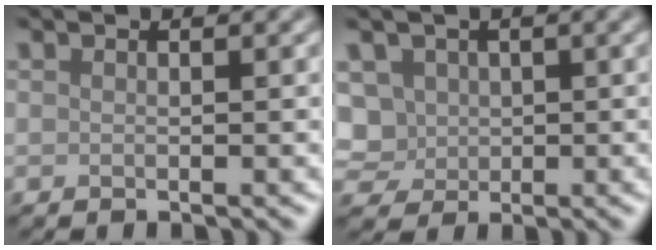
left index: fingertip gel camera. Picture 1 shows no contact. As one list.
[{"total": 6.5, "force": [0.3, 5.8, 2.9], "torque": [-0.065, 0.026, -0.008]}]